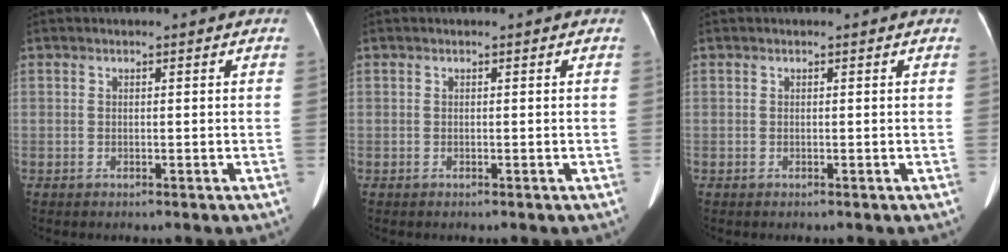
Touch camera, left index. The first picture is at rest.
{"total": 0.0}
{"total": 0.0}